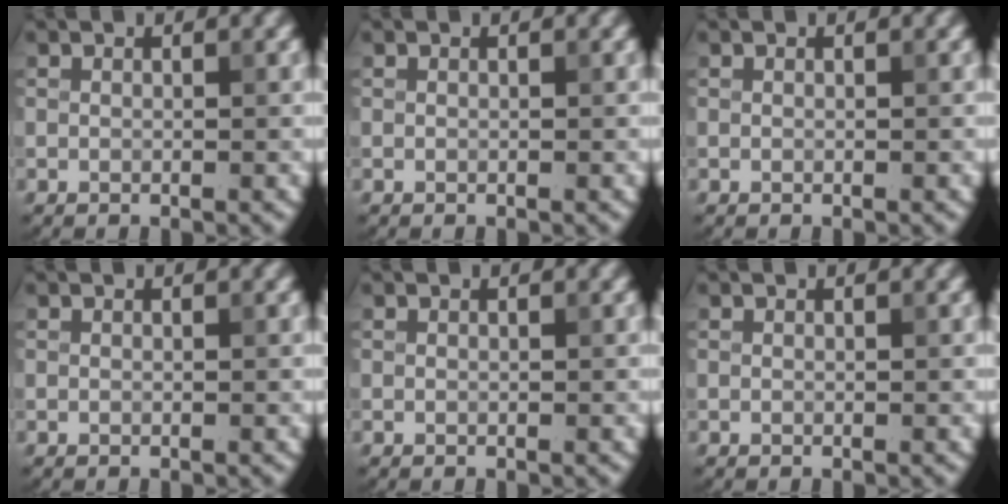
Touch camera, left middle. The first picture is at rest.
{"total": 0.0}
{"total": 0.0}
{"total": 0.0}
{"total": 0.0}
{"total": 0.0}